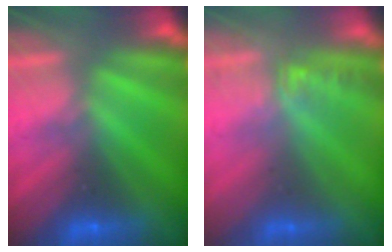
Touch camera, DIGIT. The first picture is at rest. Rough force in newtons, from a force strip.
{"total": 1.2}